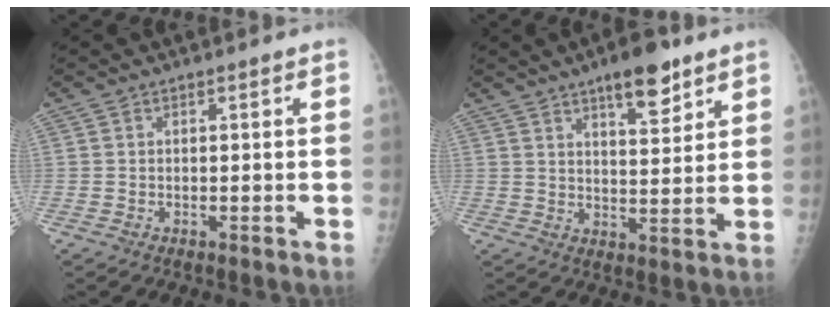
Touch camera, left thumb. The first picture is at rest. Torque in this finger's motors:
{"motor_torque": [2.93, 2.07, 1.11, -0.57, 0.04]}